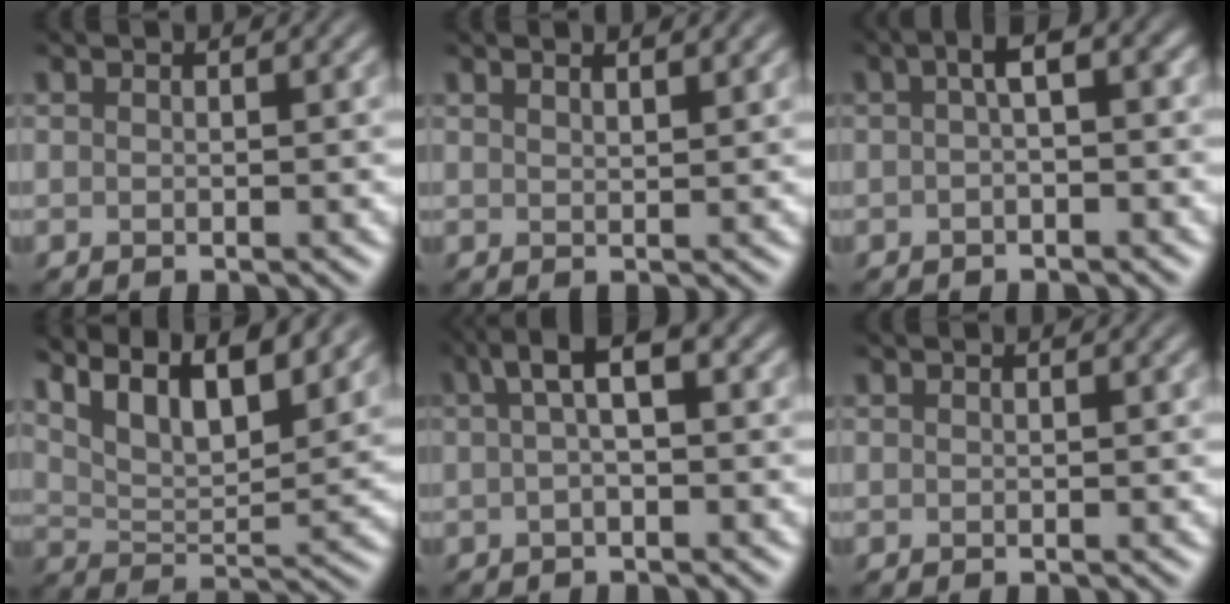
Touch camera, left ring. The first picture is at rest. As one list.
[{"total": 1.3, "force": [1.1, -0.1, 0.5], "torque": [-0.010, -0.003, 0.025]}, {"total": 2.2, "force": [0.0, 0.4, 2.2], "torque": [-0.037, 0.007, -0.005]}, {"total": 10.2, "force": [7.0, 3.4, 6.6], "torque": [-0.108, 0.025, 0.098]}, {"total": 3.4, "force": [0.8, 0.8, 3.2], "torque": [-0.053, 0.014, 0.007]}, {"total": 0.0}]